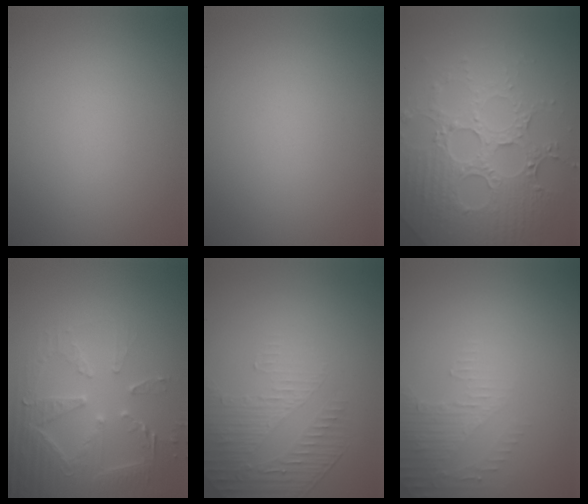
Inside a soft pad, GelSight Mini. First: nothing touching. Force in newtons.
{"total": 0.0}
{"total": 6.9, "press": 5.3, "slide": 4.5}
{"total": 4.8, "press": 4.6, "slide": 1.5}
{"total": 1.9, "press": 1.3, "slide": 1.3}
{"total": 2.6, "press": 2.5, "slide": 0.7}